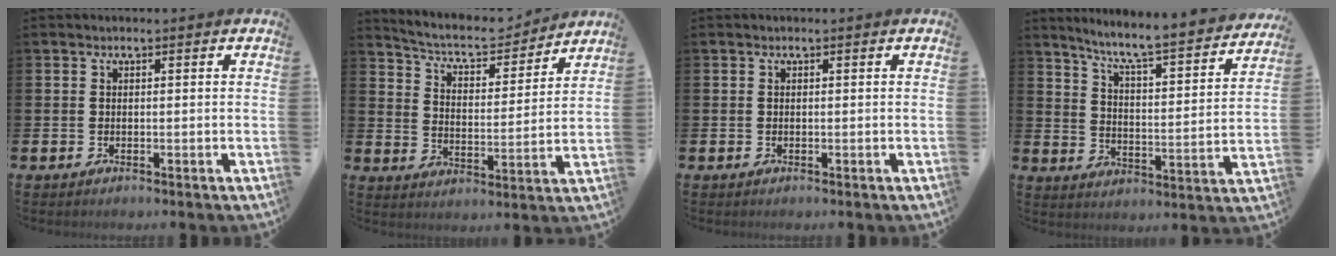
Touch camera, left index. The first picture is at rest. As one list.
[{"total": 7.0, "force": [6.6, 1.6, 1.8], "torque": [-0.057, -0.052, 0.109]}, {"total": 0.0}, {"total": 6.9, "force": [6.4, 0.1, 2.7], "torque": [-0.075, -0.058, 0.101]}]